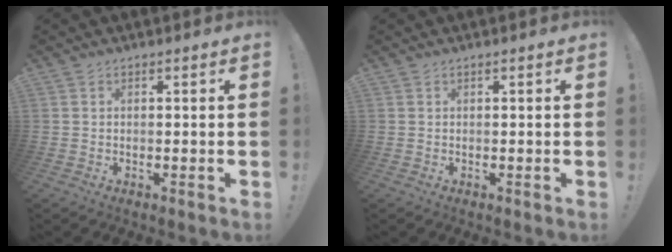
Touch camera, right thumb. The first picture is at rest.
{"total": 0.0}